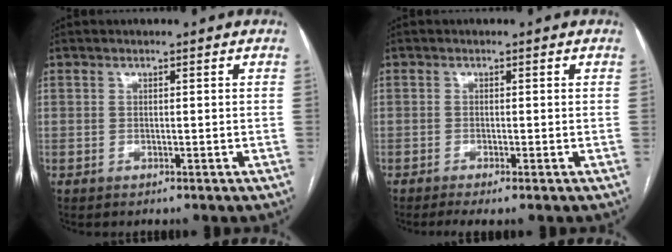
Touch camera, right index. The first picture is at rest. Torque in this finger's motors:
{"motor_torque": [0.00, 0.00, 0.01, 0.02]}